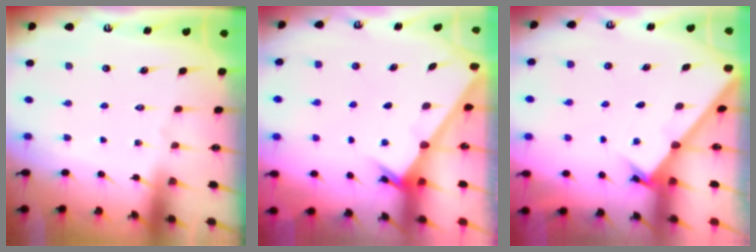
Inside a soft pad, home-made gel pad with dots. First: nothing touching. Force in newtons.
{"total": 2.4, "press": 2.4, "slide": 0.2}
{"total": 1.6, "press": 1.6, "slide": 0.1}